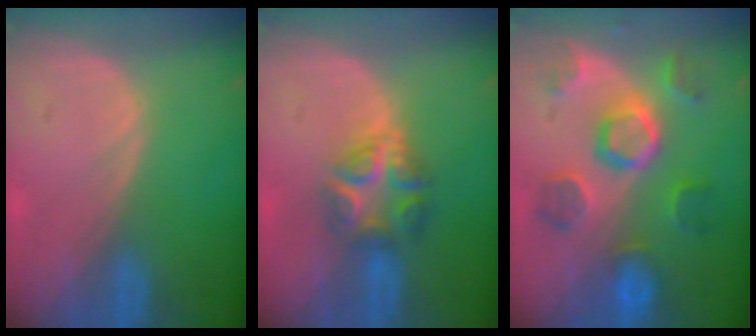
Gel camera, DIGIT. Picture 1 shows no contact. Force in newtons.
{"total": 6.1, "press": 6.1, "slide": 0.9}
{"total": 9.1, "press": 9.0, "slide": 1.4}